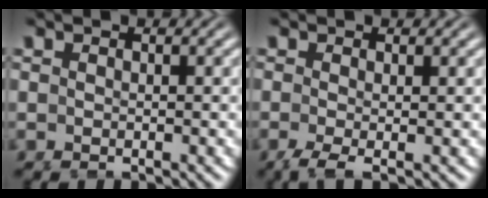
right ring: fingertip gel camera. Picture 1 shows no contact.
{"total": 1.7, "force": [-1.2, 0.1, 1.2], "torque": [-0.029, -0.016, -0.020]}